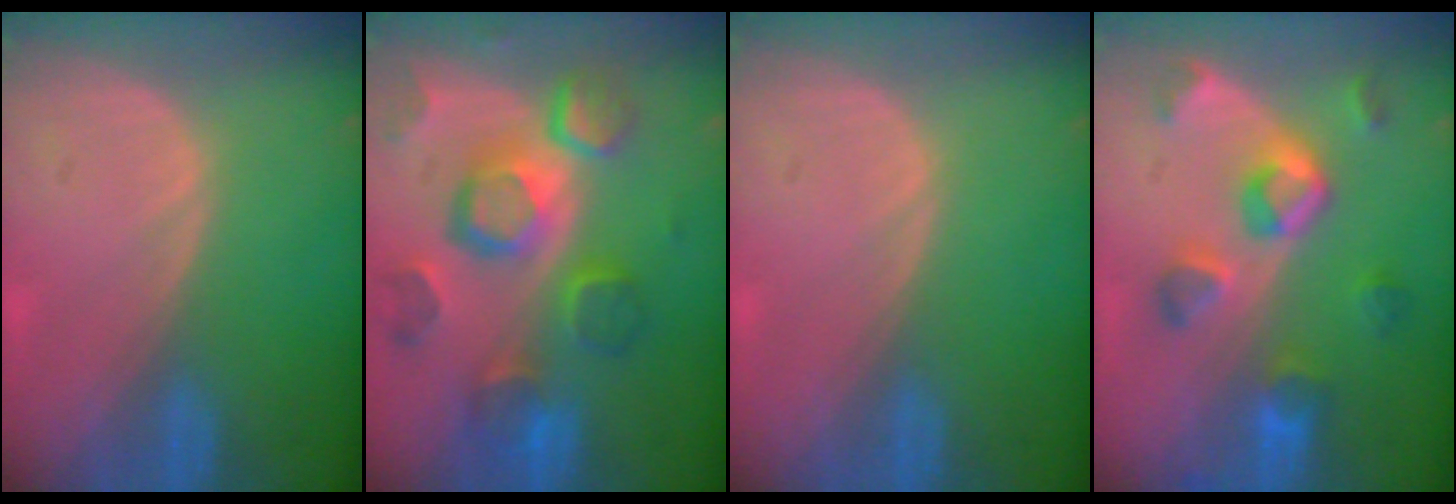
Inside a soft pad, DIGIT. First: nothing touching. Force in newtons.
{"total": 12.3, "press": 10.7, "slide": 6.1}
{"total": 0.0}
{"total": 7.4, "press": 7.4, "slide": 0.4}